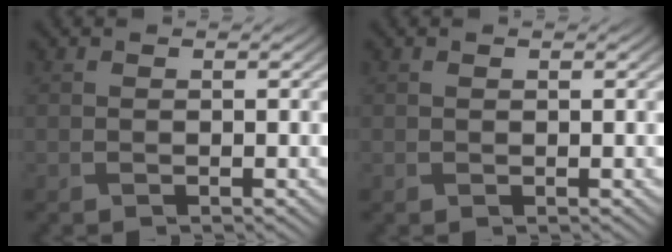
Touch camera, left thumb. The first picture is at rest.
{"total": 0.0}